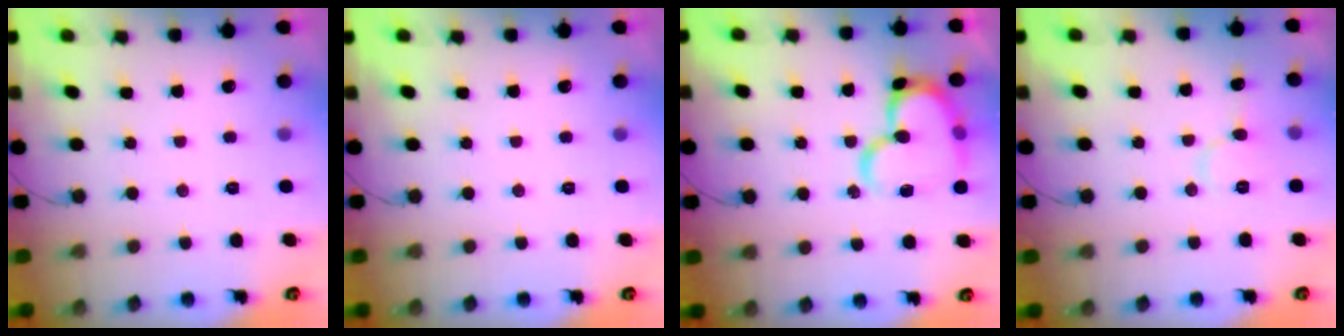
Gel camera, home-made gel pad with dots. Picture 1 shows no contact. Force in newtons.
{"total": 0.0}
{"total": 17.6, "press": 17.5, "slide": 1.7}
{"total": 6.7, "press": 6.7, "slide": 0.7}